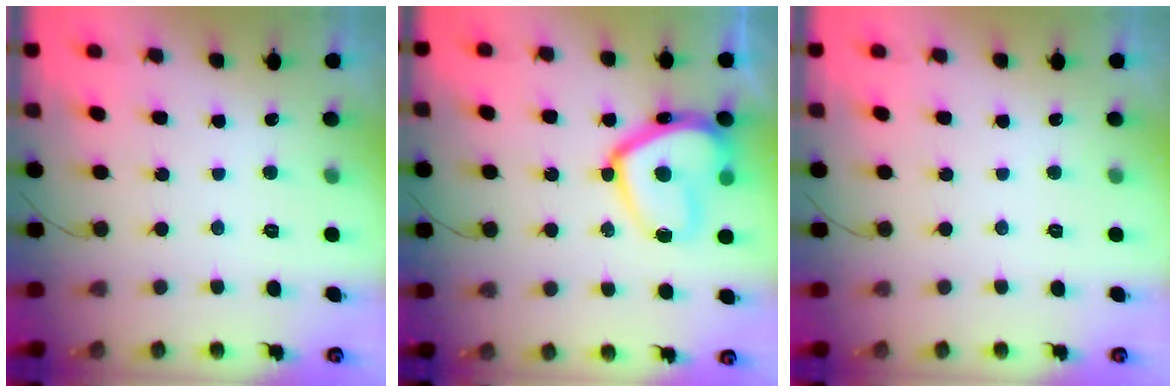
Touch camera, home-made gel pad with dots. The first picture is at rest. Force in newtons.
{"total": 17.5, "press": 17.4, "slide": 1.6}
{"total": 0.0}